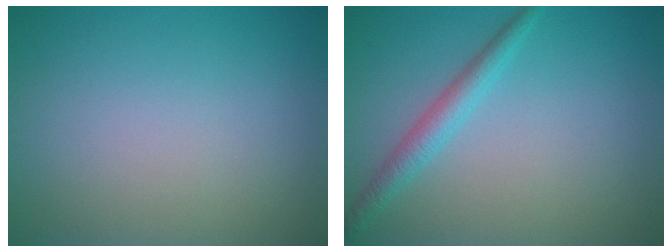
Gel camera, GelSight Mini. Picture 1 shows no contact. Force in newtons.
{"total": 2.3, "press": 2.3, "slide": 0.2}